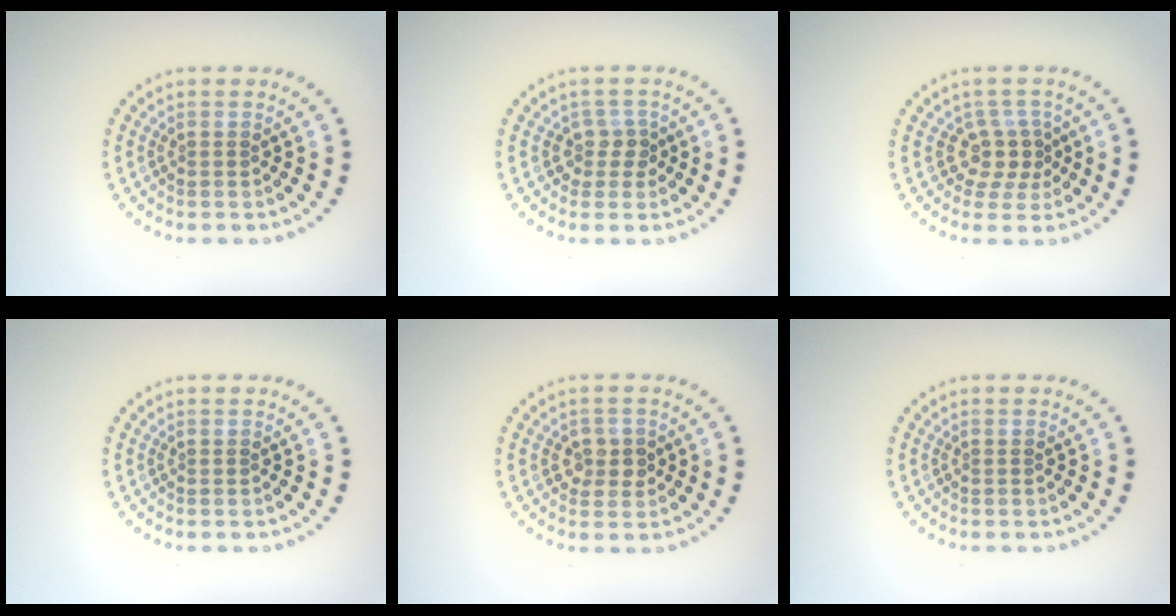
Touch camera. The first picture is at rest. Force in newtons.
{"total": 1.9, "press": 1.5, "slide": 1.2}
{"total": 2.7, "press": 2.0, "slide": 1.8}
{"total": 0.0}
{"total": 2.3, "press": 2.3, "slide": 0.6}
{"total": 0.0}